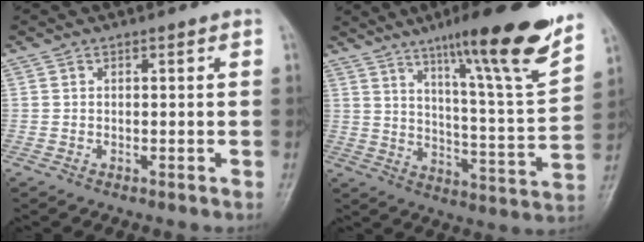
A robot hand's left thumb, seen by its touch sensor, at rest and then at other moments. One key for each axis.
{"total": 20.7, "fx": 13.9, "fy": 2.1, "fz": 15.2, "tx": -0.198, "ty": -0.070, "tz": 0.212}